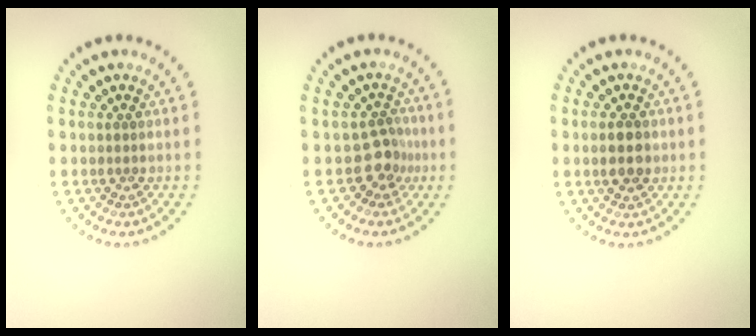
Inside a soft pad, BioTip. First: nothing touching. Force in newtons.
{"total": 2.2, "press": 1.6, "slide": 1.5}
{"total": 2.6, "press": 2.6, "slide": 0.1}